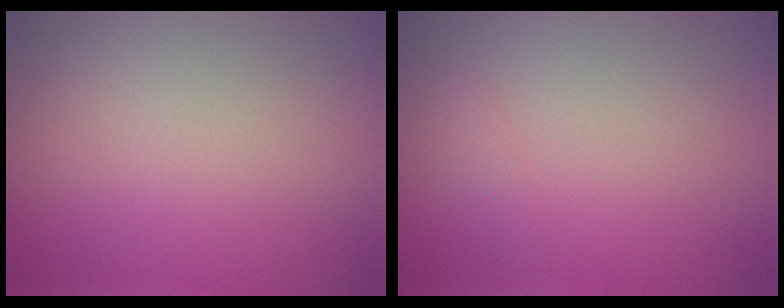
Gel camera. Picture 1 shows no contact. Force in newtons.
{"total": 0.8, "press": 0.8, "slide": 0.0}